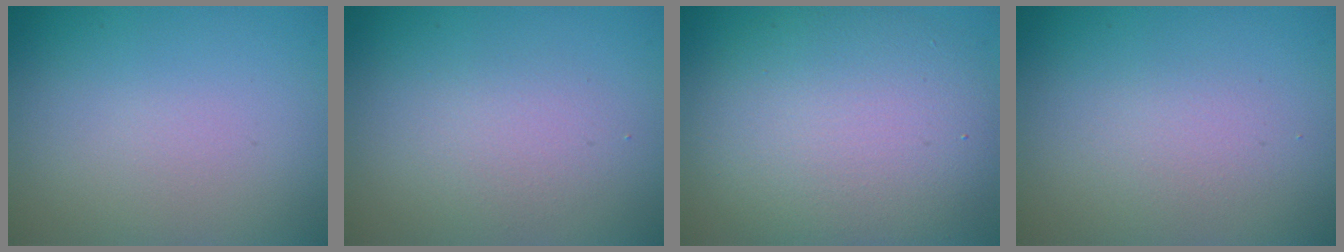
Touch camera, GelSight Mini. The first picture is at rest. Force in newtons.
{"total": 1.9, "press": 1.9, "slide": 0.1}
{"total": 9.3, "press": 9.3, "slide": 0.4}
{"total": 1.5, "press": 1.4, "slide": 0.1}